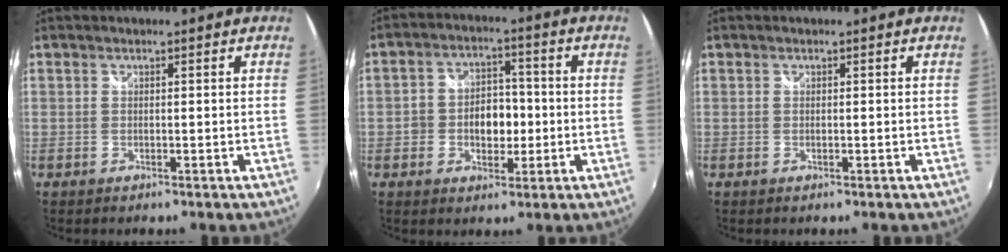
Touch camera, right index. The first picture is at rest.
{"total": 7.7, "force": [-1.6, 5.6, 5.0], "torque": [-0.090, 0.013, -0.021]}
{"total": 0.0}